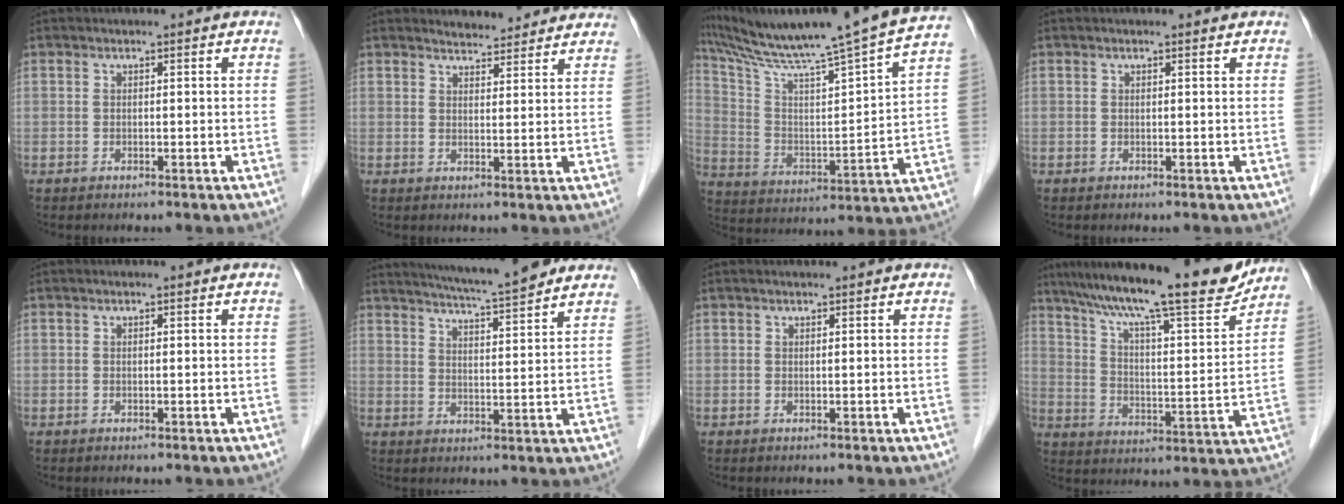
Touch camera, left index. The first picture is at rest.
{"total": 5.9, "force": [5.6, 1.5, 1.1], "torque": [-0.014, 0.013, 0.067]}
{"total": 23.7, "force": [20.1, -1.4, 12.5], "torque": [-0.211, -0.032, 0.305]}
{"total": 0.0}
{"total": 0.0}
{"total": 13.2, "force": [11.6, 0.4, 6.3], "torque": [-0.104, 0.012, 0.163]}
{"total": 0.8, "force": [0.8, -0.1, 0.4], "torque": [-0.003, 0.006, 0.010]}
{"total": 20.8, "force": [17.6, 1.6, 11.0], "torque": [-0.183, -0.005, 0.265]}